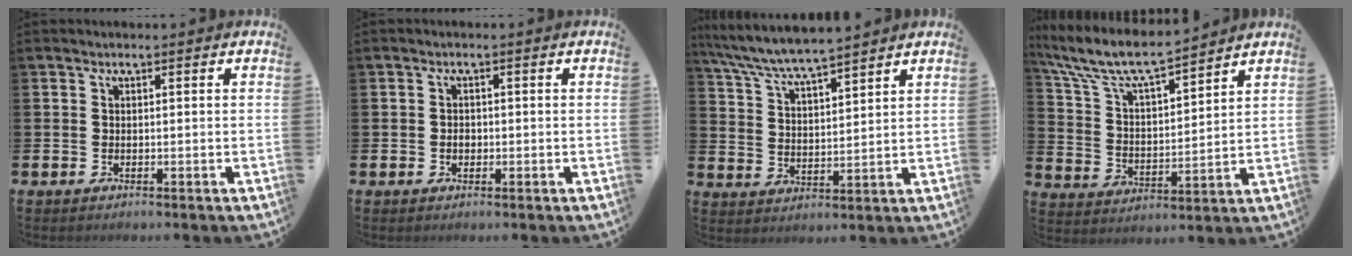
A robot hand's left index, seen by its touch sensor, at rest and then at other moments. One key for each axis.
{"total": 1.3, "fx": -0.3, "fy": 1.0, "fz": 0.8, "tx": -0.006, "ty": 0.003, "tz": -0.009}
{"total": 6.2, "fx": 6.0, "fy": 0.1, "fz": 1.4, "tx": -0.057, "ty": -0.036, "tz": 0.106}
{"total": 8.3, "fx": 7.6, "fy": 1.4, "fz": 3.1, "tx": -0.100, "ty": -0.049, "tz": 0.131}